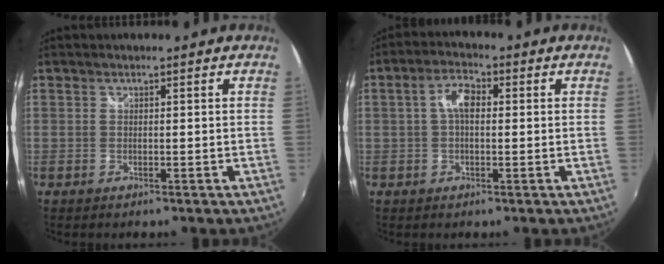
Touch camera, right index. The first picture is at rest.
{"total": 4.7, "force": [0.5, 2.4, 4.0], "torque": [-0.077, 0.016, 0.008]}